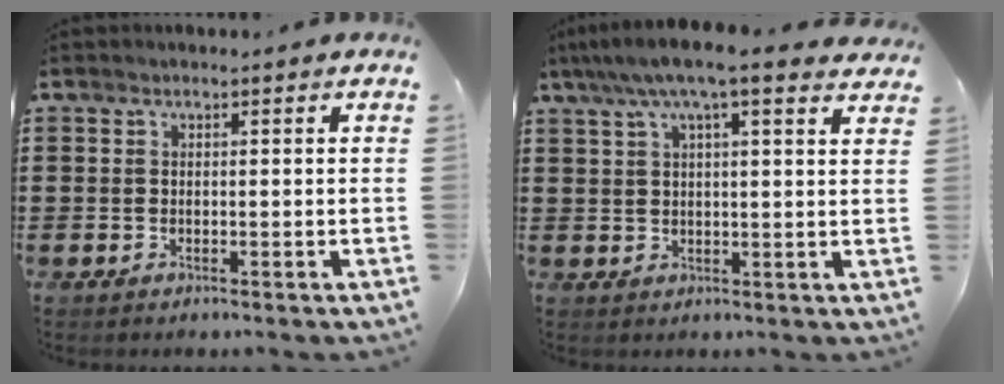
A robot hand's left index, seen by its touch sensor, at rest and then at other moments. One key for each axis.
{"total": 7.0, "fx": 5.2, "fy": 1.0, "fz": 4.6, "tx": -0.103, "ty": -0.006, "tz": 0.090}